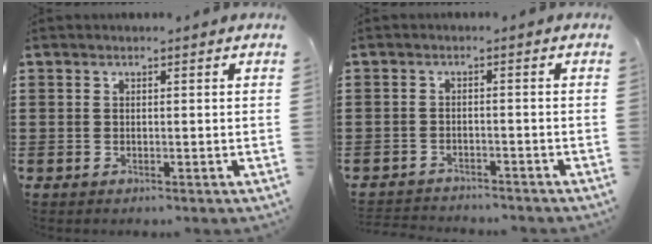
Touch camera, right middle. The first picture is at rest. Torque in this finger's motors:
{"motor_torque": [0.07, 0.05, 0.01, 0.02]}